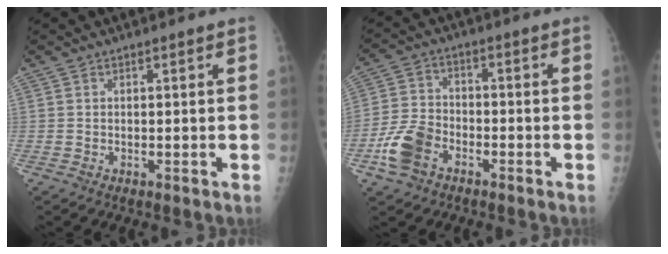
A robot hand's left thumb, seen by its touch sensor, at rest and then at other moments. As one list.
[{"total": 8.6, "force": [-4.3, 5.6, 4.8], "torque": [-0.097, 0.020, -0.083]}]